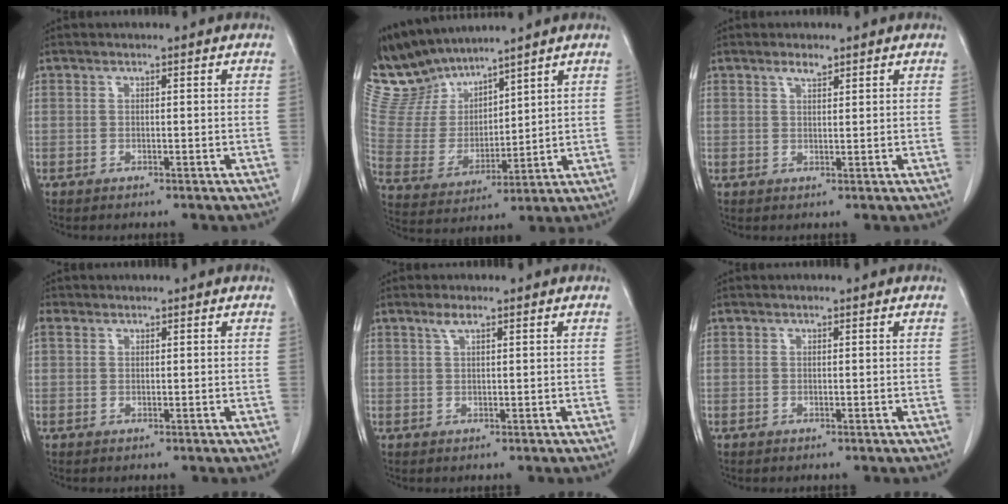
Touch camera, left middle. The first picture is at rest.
{"total": 12.2, "force": [11.7, 2.5, 2.2], "torque": [-0.069, 0.005, 0.257]}
{"total": 1.7, "force": [1.3, 0.5, 1.0], "torque": [-0.020, 0.000, 0.024]}
{"total": 1.2, "force": [0.8, 0.9, 0.4], "torque": [-0.012, 0.012, 0.017]}
{"total": 1.6, "force": [1.1, 0.3, 1.2], "torque": [-0.027, 0.005, 0.024]}
{"total": 0.0}